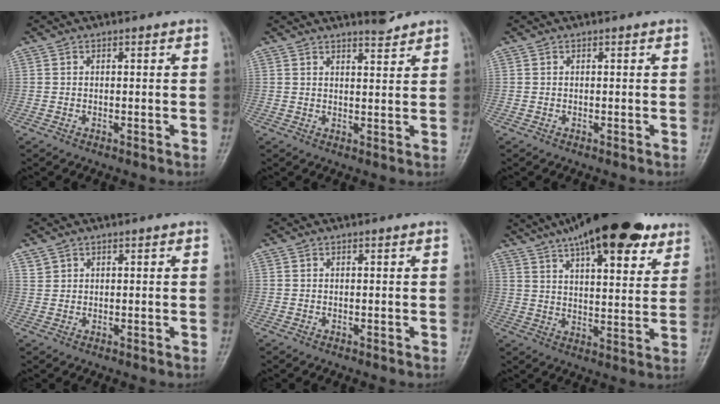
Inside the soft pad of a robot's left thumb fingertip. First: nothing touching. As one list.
[{"total": 3.6, "force": [3.2, 0.7, 1.5], "torque": [-0.014, -0.027, 0.048]}, {"total": 0.0}, {"total": 1.8, "force": [1.1, 1.3, 0.6], "torque": [0.003, -0.001, 0.019]}, {"total": 0.0}, {"total": 23.2, "force": [15.6, 7.8, 15.3], "torque": [-0.213, -0.021, 0.231]}]